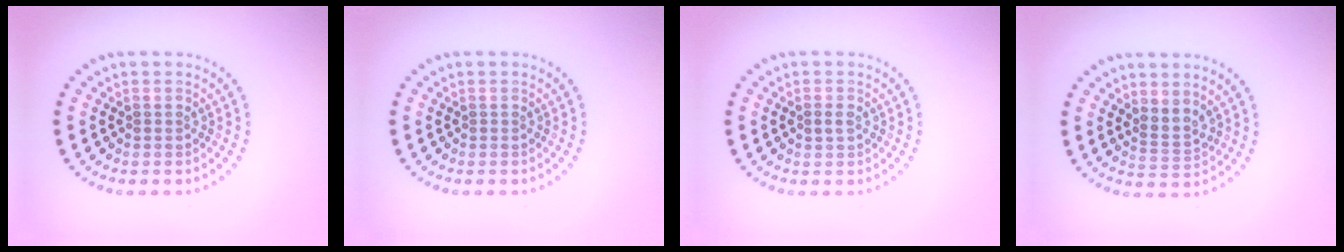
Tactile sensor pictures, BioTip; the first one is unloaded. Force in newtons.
{"total": 0.0}
{"total": 0.9, "press": 0.9, "slide": 0.0}
{"total": 1.9, "press": 1.4, "slide": 1.3}